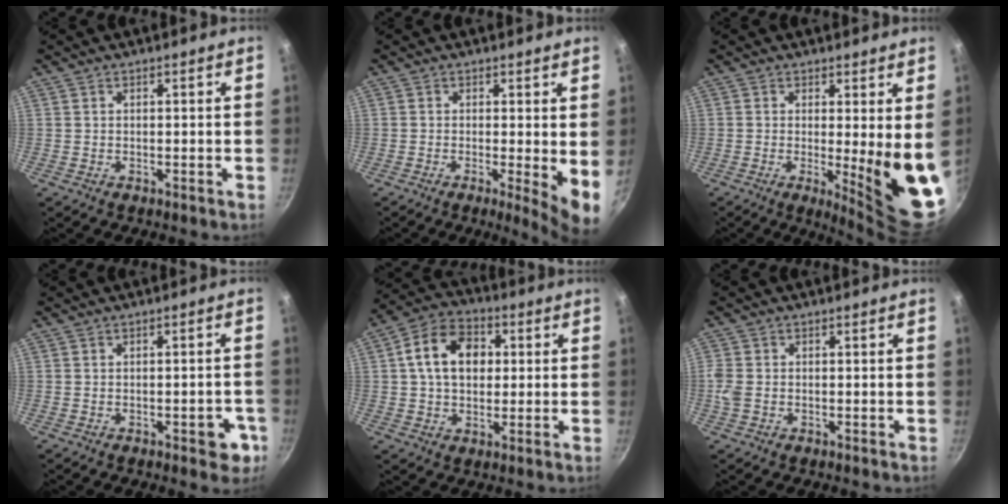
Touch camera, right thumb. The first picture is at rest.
{"total": 6.1, "force": [-0.2, 1.2, 6.0], "torque": [-0.080, -0.018, -0.003]}
{"total": 11.3, "force": [0.2, 1.9, 11.2], "torque": [-0.135, -0.040, 0.006]}
{"total": 5.0, "force": [-2.1, 2.3, 3.9], "torque": [-0.029, 0.013, -0.023]}
{"total": 12.5, "force": [2.0, 9.1, 8.3], "torque": [-0.114, 0.018, 0.018]}
{"total": 2.8, "force": [-0.5, 2.1, 1.8], "torque": [-0.041, 0.001, -0.013]}